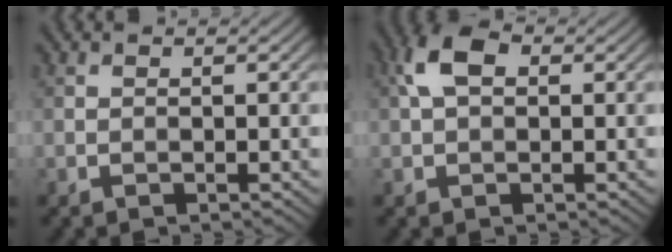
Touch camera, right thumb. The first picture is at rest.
{"total": 4.7, "force": [1.1, 2.8, 3.5], "torque": [-0.077, 0.013, 0.014]}